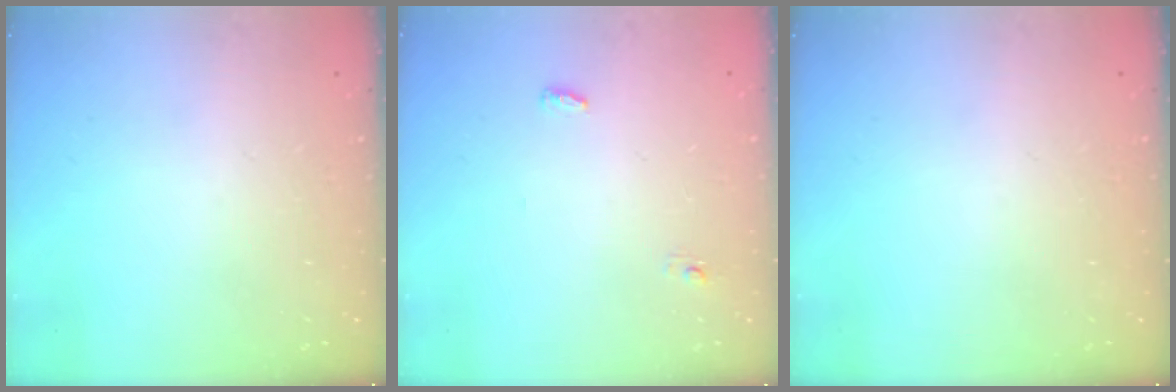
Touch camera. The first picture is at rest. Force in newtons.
{"total": 3.6, "press": 3.4, "slide": 1.0}
{"total": 0.0}